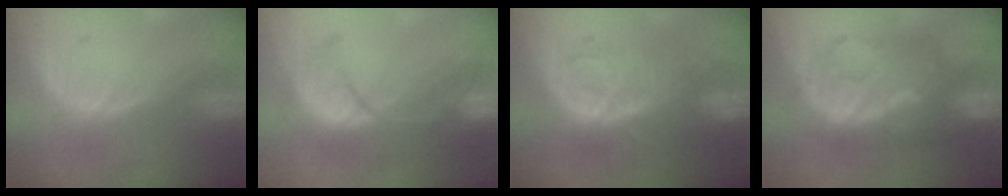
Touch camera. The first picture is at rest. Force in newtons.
{"total": 10.0, "press": 9.1, "slide": 4.2}
{"total": 9.6, "press": 9.1, "slide": 2.9}
{"total": 9.1, "press": 9.1, "slide": 0.4}